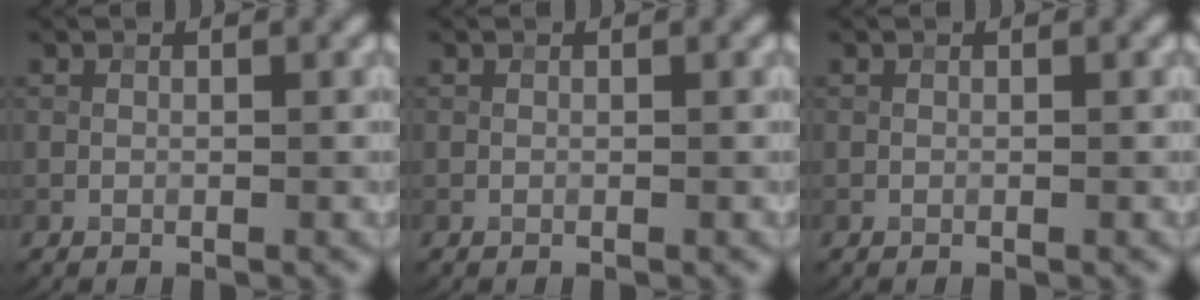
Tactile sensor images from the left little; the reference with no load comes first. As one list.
[{"total": 0.0}, {"total": 0.0}]